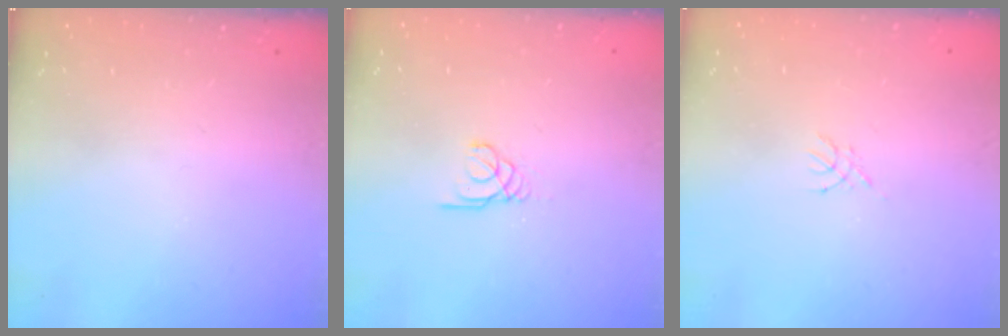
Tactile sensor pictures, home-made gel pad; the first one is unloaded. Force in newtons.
{"total": 1.7, "press": 1.7, "slide": 0.2}
{"total": 1.4, "press": 1.4, "slide": 0.3}